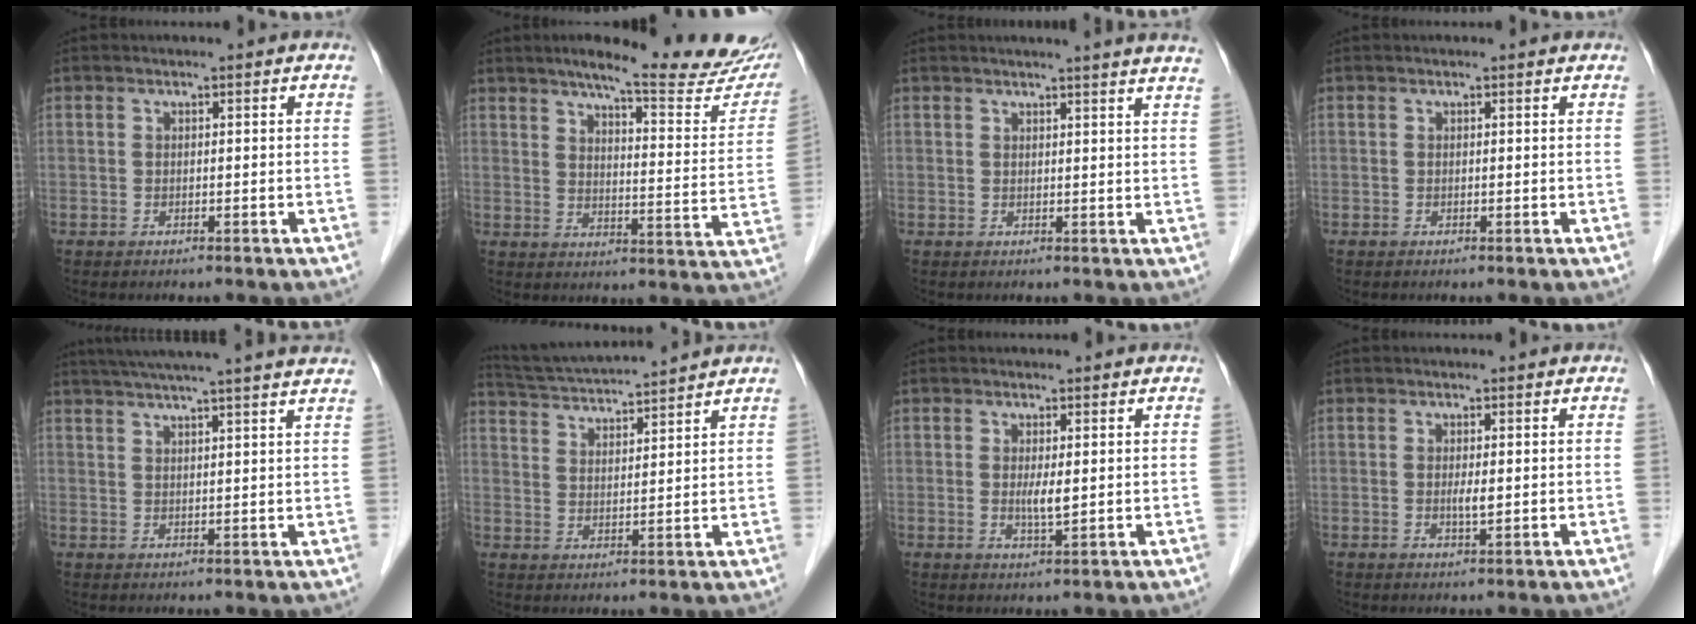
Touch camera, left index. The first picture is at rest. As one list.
[{"total": 20.4, "force": [17.2, 2.3, 10.8], "torque": [-0.136, -0.046, 0.207]}, {"total": 10.1, "force": [9.3, -0.8, 3.7], "torque": [-0.045, -0.016, 0.088]}, {"total": 0.0}, {"total": 19.5, "force": [17.2, -0.3, 9.2], "torque": [-0.151, 0.017, 0.222]}, {"total": 12.1, "force": [11.4, -0.2, 4.1], "torque": [-0.083, 0.023, 0.183]}, {"total": 2.2, "force": [0.3, 0.3, 2.2], "torque": [-0.045, -0.006, 0.008]}, {"total": 1.5, "force": [0.0, 0.2, 1.4], "torque": [-0.029, -0.003, 0.001]}]